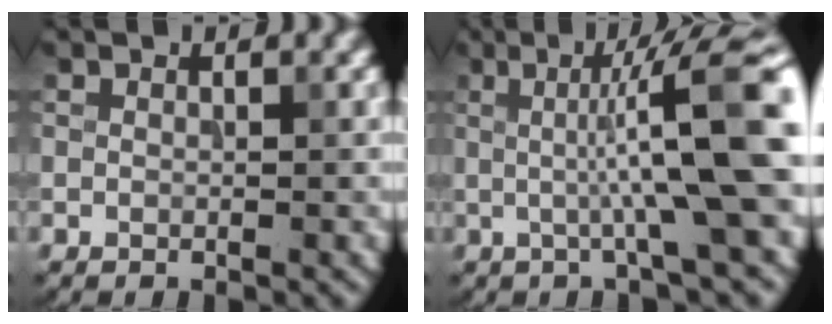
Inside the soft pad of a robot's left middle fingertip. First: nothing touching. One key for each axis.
{"total": 9.7, "fx": 0.4, "fy": 1.5, "fz": 9.6, "tx": -0.125, "ty": 0.004, "tz": 0.003}